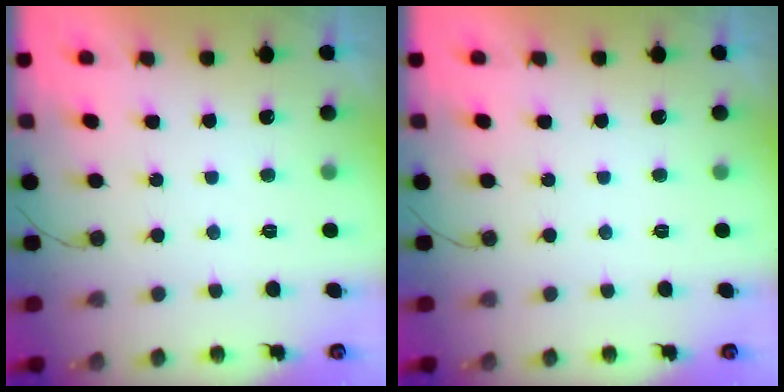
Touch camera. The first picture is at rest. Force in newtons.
{"total": 0.0}